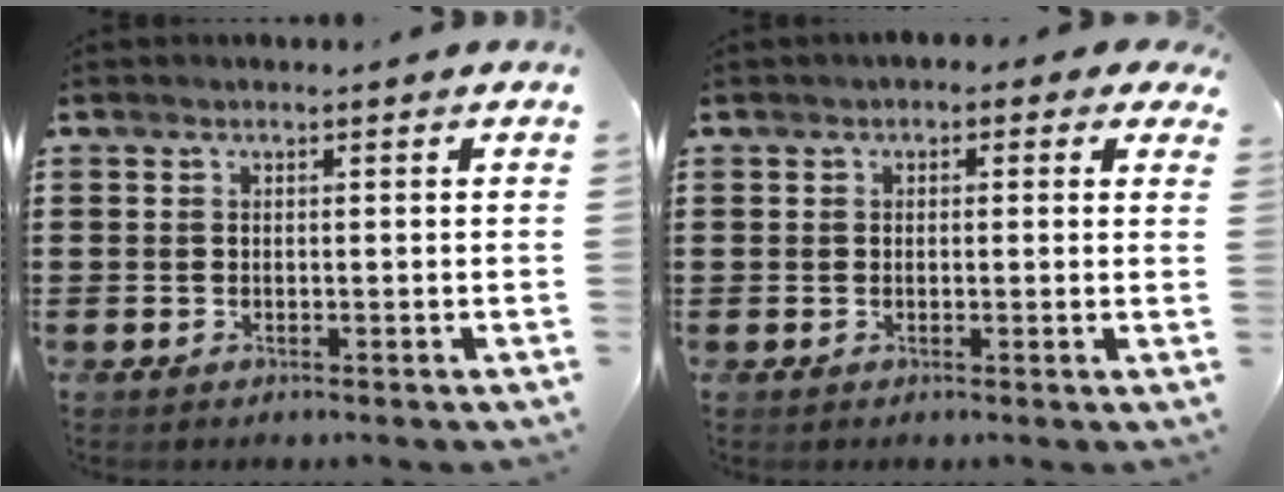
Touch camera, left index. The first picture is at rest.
{"total": 1.3, "force": [0.5, 0.9, 0.7], "torque": [-0.010, 0.005, 0.004]}